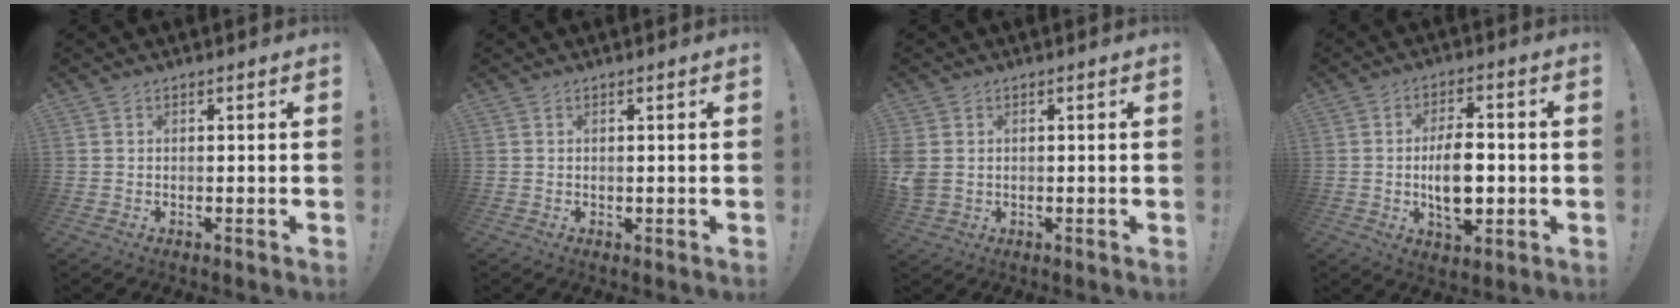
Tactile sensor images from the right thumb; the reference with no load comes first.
{"total": 0.5, "force": [0.4, 0.3, 0.1], "torque": [-0.002, 0.000, 0.008]}
{"total": 4.1, "force": [0.7, 3.2, 2.5], "torque": [-0.052, -0.002, 0.016]}
{"total": 11.5, "force": [-1.3, 6.3, 9.6], "torque": [-0.159, -0.003, -0.025]}